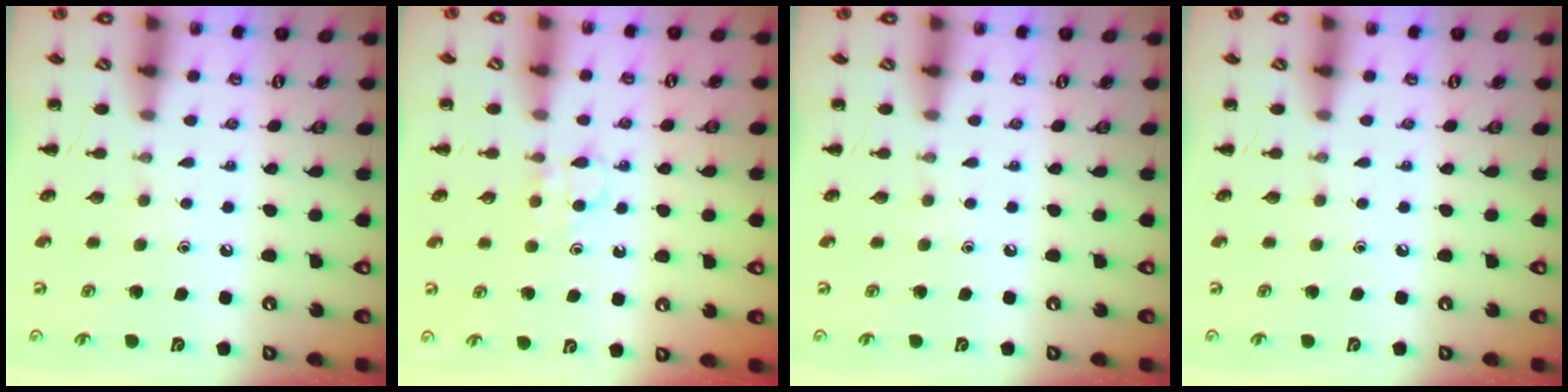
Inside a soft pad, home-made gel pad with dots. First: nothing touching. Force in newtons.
{"total": 3.7, "press": 3.5, "slide": 1.3}
{"total": 0.0}
{"total": 0.0}